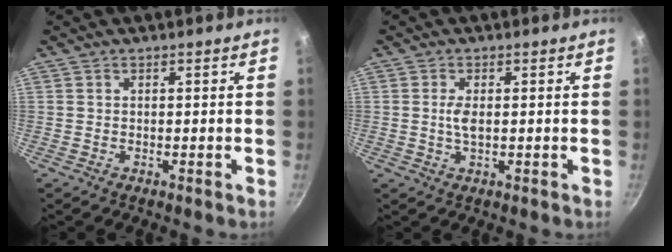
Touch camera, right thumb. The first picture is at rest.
{"total": 2.7, "force": [0.2, 1.2, 2.4], "torque": [-0.049, 0.000, 0.002]}